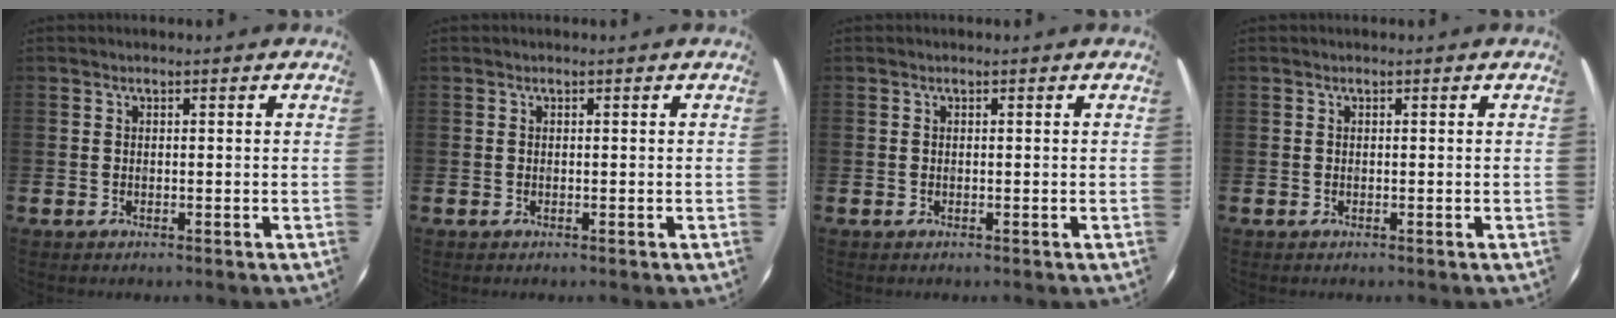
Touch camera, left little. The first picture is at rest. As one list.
[{"total": 0.0}, {"total": 0.0}, {"total": 0.0}]